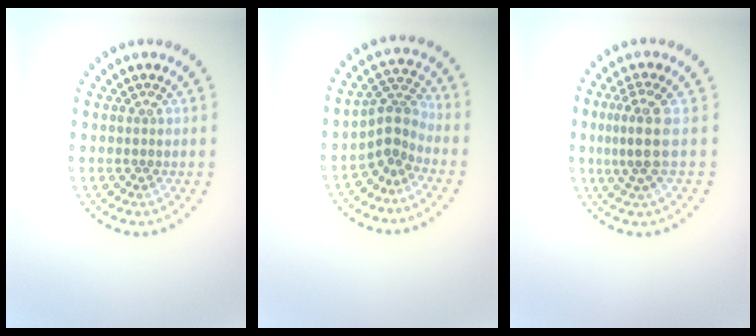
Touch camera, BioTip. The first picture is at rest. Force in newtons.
{"total": 2.9, "press": 2.0, "slide": 2.1}
{"total": 2.9, "press": 2.3, "slide": 1.9}